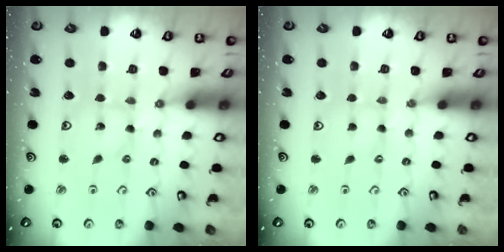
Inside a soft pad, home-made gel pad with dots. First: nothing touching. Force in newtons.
{"total": 0.7, "press": 0.7, "slide": 0.2}